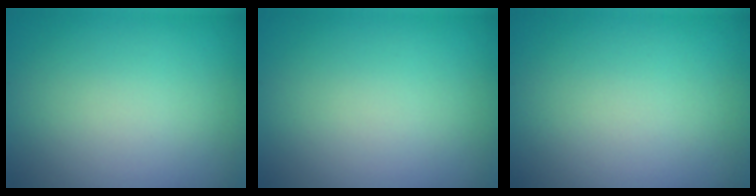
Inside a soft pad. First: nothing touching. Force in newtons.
{"total": 0.0}
{"total": 0.0}